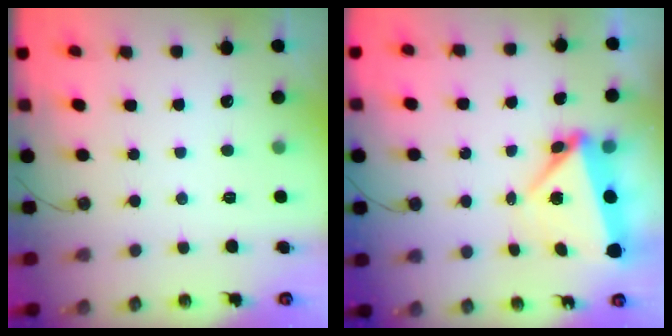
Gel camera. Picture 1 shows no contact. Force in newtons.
{"total": 6.3, "press": 6.0, "slide": 1.9}